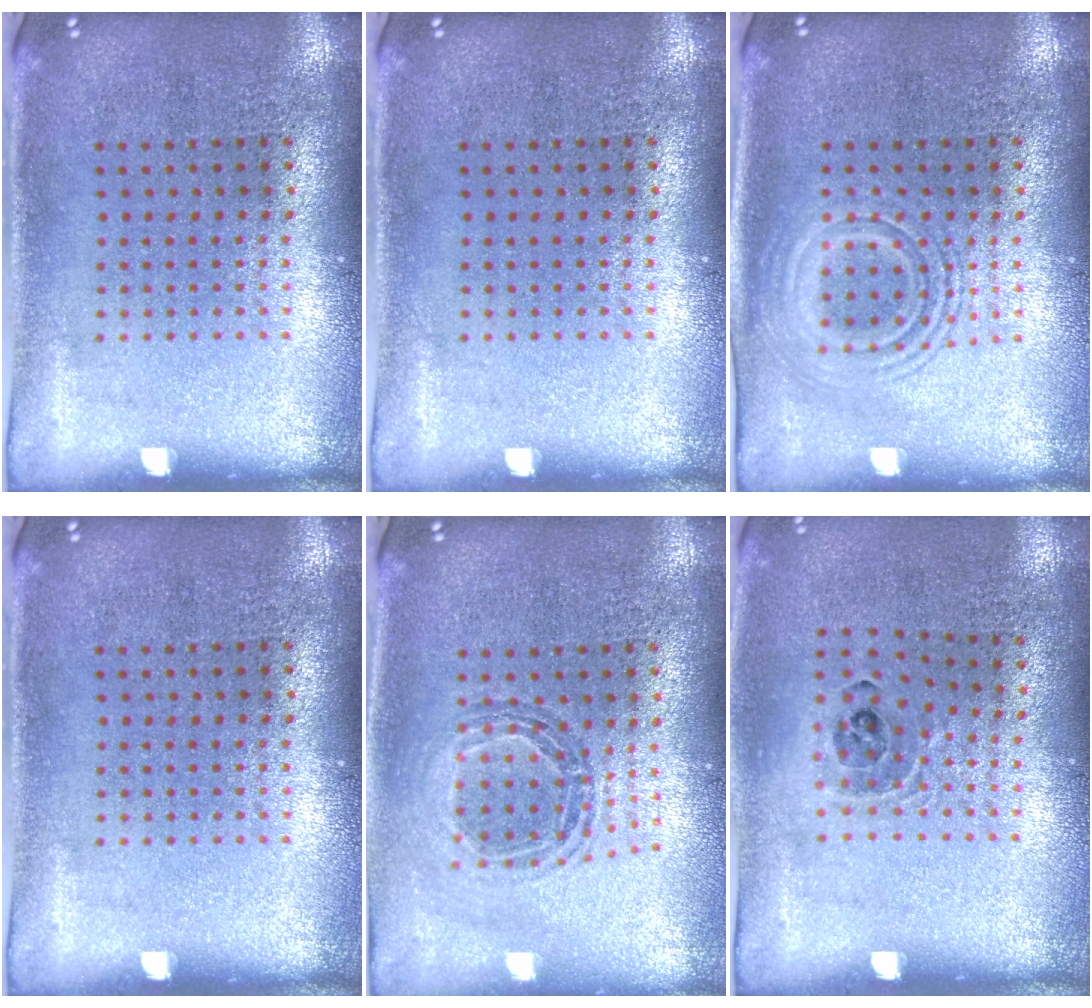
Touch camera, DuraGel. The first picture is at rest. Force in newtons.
{"total": 0.0}
{"total": 2.6, "press": 2.6, "slide": 0.4}
{"total": 0.0}
{"total": 0.9, "press": 0.9, "slide": 0.2}
{"total": 0.8, "press": 0.8, "slide": 0.2}